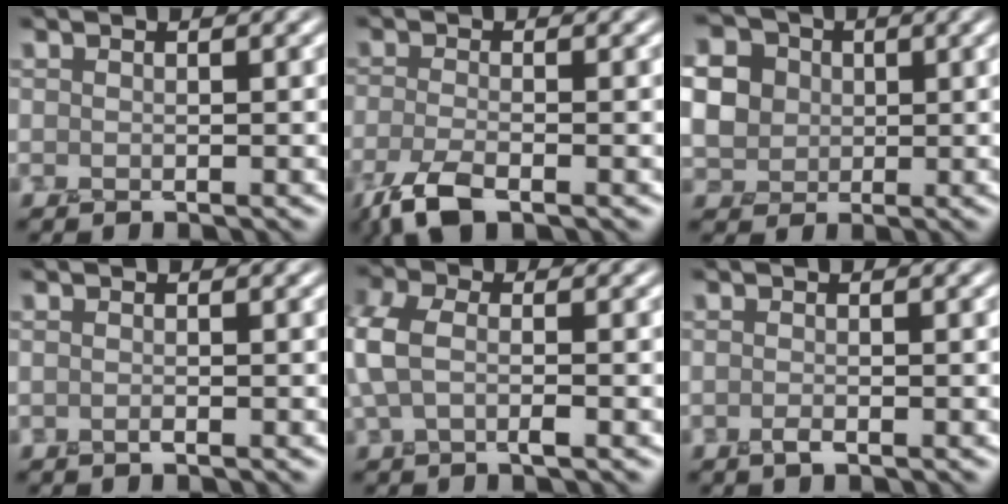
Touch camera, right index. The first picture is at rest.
{"total": 3.4, "force": [-2.4, 1.0, 2.2], "torque": [-0.052, -0.003, -0.055]}
{"total": 6.5, "force": [1.5, 5.9, 2.3], "torque": [-0.066, 0.038, 0.027]}
{"total": 0.0}
{"total": 3.4, "force": [0.1, 1.8, 2.9], "torque": [-0.079, 0.014, -0.006]}
{"total": 0.6, "force": [-0.3, 0.2, 0.4], "torque": [-0.007, 0.001, -0.009]}